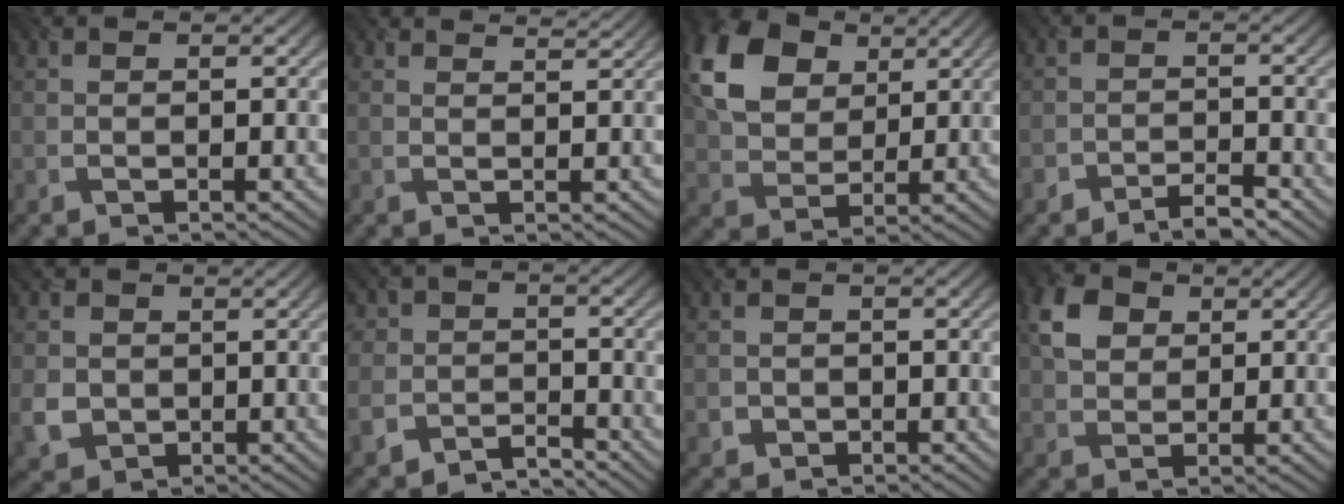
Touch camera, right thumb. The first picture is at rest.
{"total": 2.1, "force": [2.1, 0.0, 0.2], "torque": [-0.014, -0.007, 0.030]}
{"total": 12.1, "force": [5.2, 8.4, 7.0], "torque": [-0.186, 0.021, 0.089]}
{"total": 2.5, "force": [-2.3, 0.8, 0.6], "torque": [-0.006, 0.003, -0.048]}
{"total": 4.4, "force": [0.0, 4.2, 1.5], "torque": [-0.058, -0.016, -0.007]}
{"total": 4.5, "force": [-3.6, 2.7, 0.7], "torque": [-0.017, -0.010, -0.080]}
{"total": 0.9, "force": [-0.1, 0.9, -0.3], "torque": [0.008, -0.006, -0.007]}
{"total": 4.9, "force": [1.9, 3.8, 2.5], "torque": [-0.066, 0.006, 0.031]}